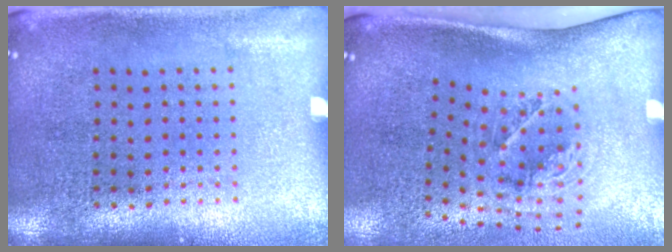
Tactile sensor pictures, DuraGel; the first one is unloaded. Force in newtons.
{"total": 2.0, "press": 1.3, "slide": 1.5}